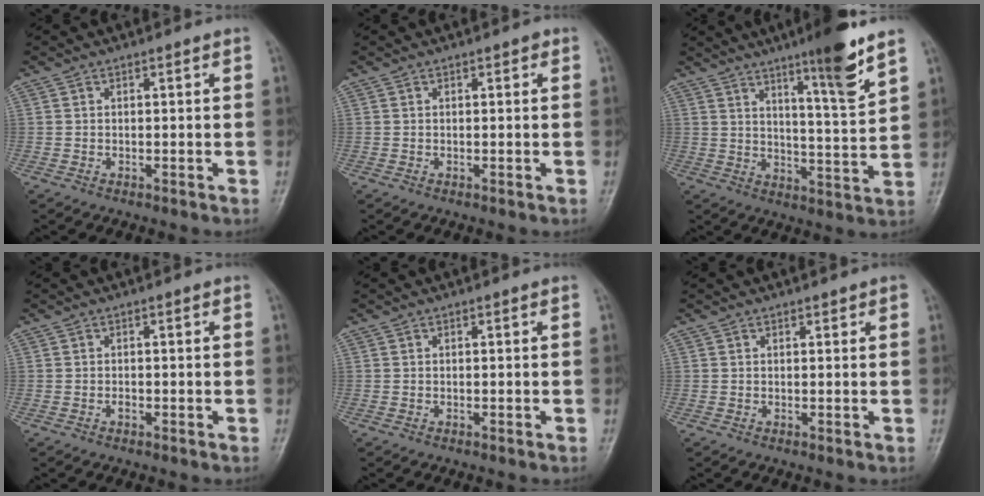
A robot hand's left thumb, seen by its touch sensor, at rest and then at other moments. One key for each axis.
{"total": 0.5, "fx": 0.2, "fy": 0.3, "fz": 0.3, "tx": 0.001, "ty": 0.001, "tz": -0.001}
{"total": 9.1, "fx": 6.0, "fy": 0.8, "fz": 6.8, "tx": -0.093, "ty": -0.041, "tz": 0.089}
{"total": 0.6, "fx": -0.3, "fy": 0.4, "fz": 0.4, "tx": -0.004, "ty": 0.001, "tz": -0.007}
{"total": 0.0}
{"total": 0.9, "fx": 0.7, "fy": 0.4, "fz": 0.4, "tx": 0.001, "ty": -0.002, "tz": 0.005}